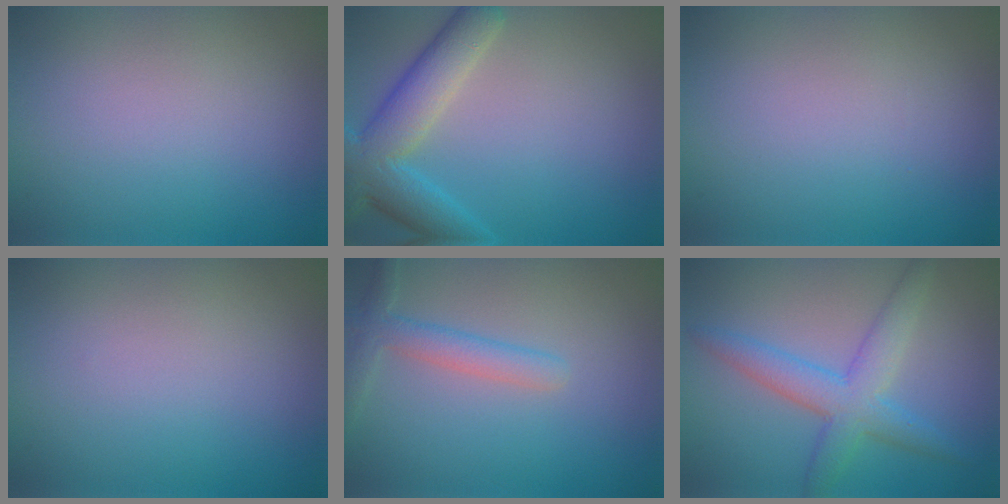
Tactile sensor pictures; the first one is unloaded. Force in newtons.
{"total": 6.6, "press": 6.6, "slide": 0.4}
{"total": 0.0}
{"total": 0.0}
{"total": 2.5, "press": 2.5, "slide": 0.0}
{"total": 4.6, "press": 4.6, "slide": 0.1}